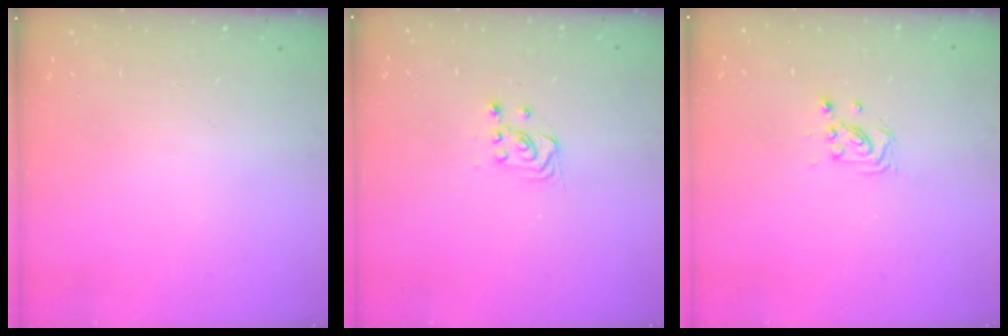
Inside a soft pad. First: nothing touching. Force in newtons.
{"total": 3.0, "press": 2.8, "slide": 1.0}
{"total": 2.9, "press": 2.9, "slide": 0.3}